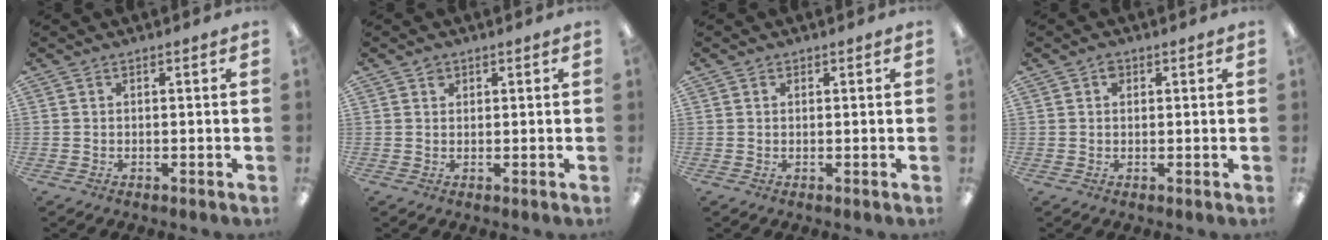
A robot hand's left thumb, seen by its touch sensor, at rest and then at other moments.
{"total": 1.7, "force": [0.9, 1.3, 0.5], "torque": [-0.004, -0.001, 0.015]}
{"total": 0.7, "force": [0.4, 0.6, 0.1], "torque": [-0.002, 0.003, 0.007]}
{"total": 1.9, "force": [0.8, 1.5, 0.9], "torque": [-0.012, 0.000, 0.013]}